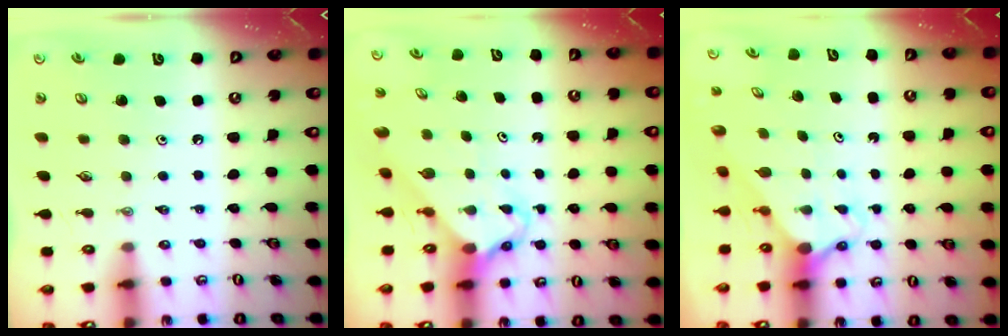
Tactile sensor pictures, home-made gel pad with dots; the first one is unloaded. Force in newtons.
{"total": 2.7, "press": 2.7, "slide": 0.2}
{"total": 2.2, "press": 2.2, "slide": 0.2}